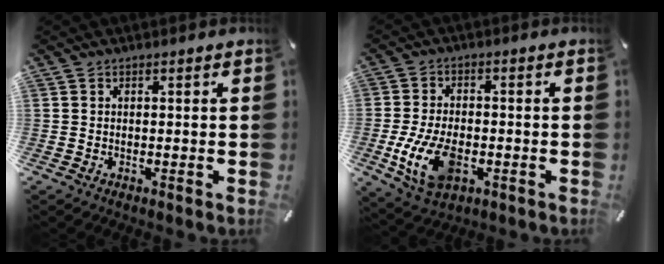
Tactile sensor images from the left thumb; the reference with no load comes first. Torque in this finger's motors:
{"motor_torque": [0.84, 0.96, 0.56, 0.38, 0.16]}